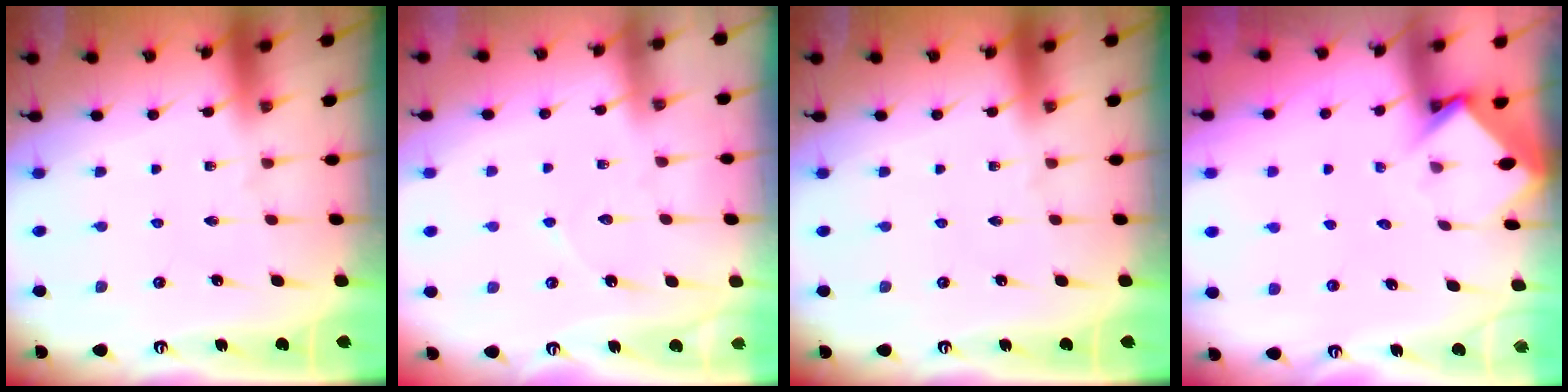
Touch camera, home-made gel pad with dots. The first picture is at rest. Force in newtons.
{"total": 3.9, "press": 3.9, "slide": 0.3}
{"total": 0.0}
{"total": 3.6, "press": 3.6, "slide": 0.3}